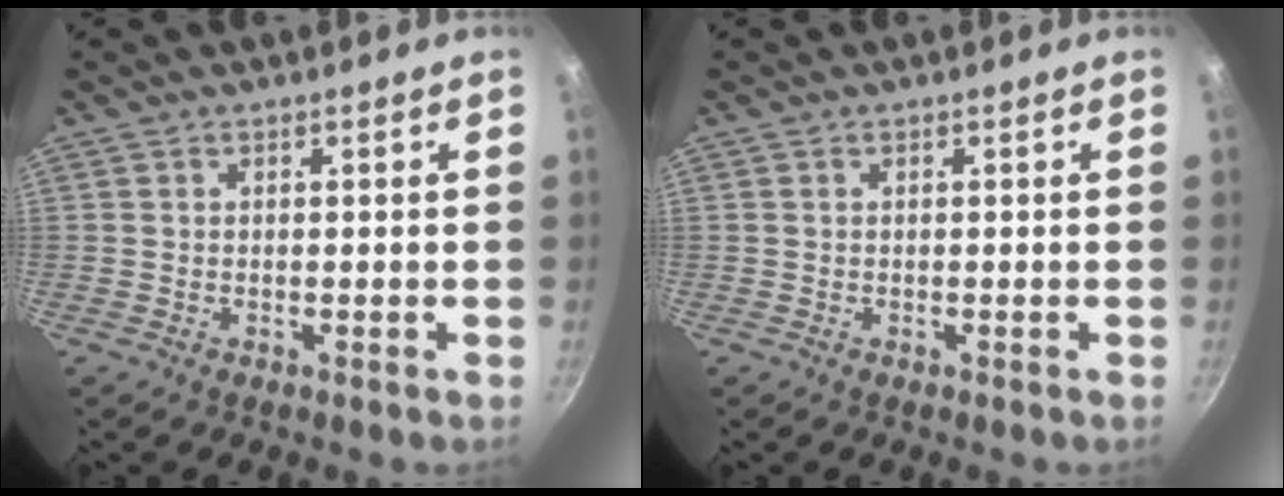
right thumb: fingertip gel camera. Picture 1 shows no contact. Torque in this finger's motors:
{"motor_torque": [-0.37, 0.12, -0.31, 0.11, 0.01]}